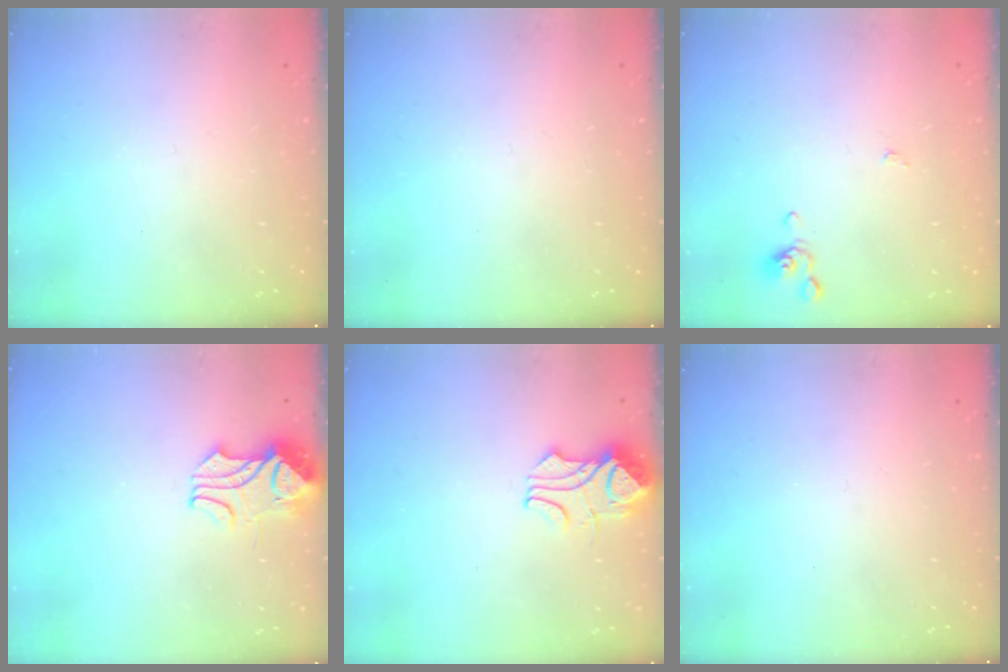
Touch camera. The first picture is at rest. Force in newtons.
{"total": 0.0}
{"total": 0.0}
{"total": 2.2, "press": 2.0, "slide": 0.9}
{"total": 3.8, "press": 3.7, "slide": 0.8}
{"total": 0.0}